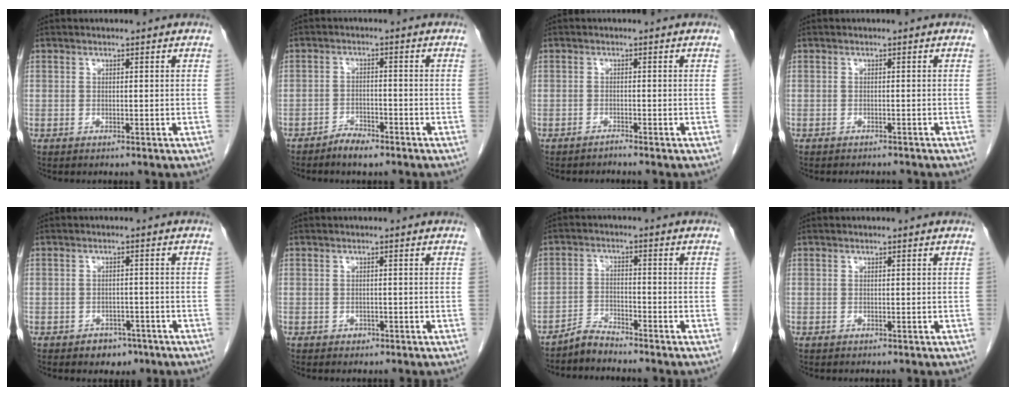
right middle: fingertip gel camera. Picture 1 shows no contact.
{"total": 3.1, "force": [-2.7, 0.9, 1.4], "torque": [-0.026, 0.001, -0.044]}
{"total": 0.7, "force": [-0.7, -0.3, -0.1], "torque": [0.001, -0.004, -0.012]}
{"total": 2.8, "force": [-2.7, 0.6, 0.7], "torque": [-0.009, -0.005, -0.032]}
{"total": 3.4, "force": [-2.2, 2.3, 1.1], "torque": [-0.013, 0.008, -0.023]}
{"total": 0.8, "force": [-0.4, 0.6, 0.2], "torque": [-0.004, 0.002, -0.005]}
{"total": 3.2, "force": [-3.2, 0.0, 0.1], "torque": [-0.001, -0.014, -0.062]}
{"total": 0.0}